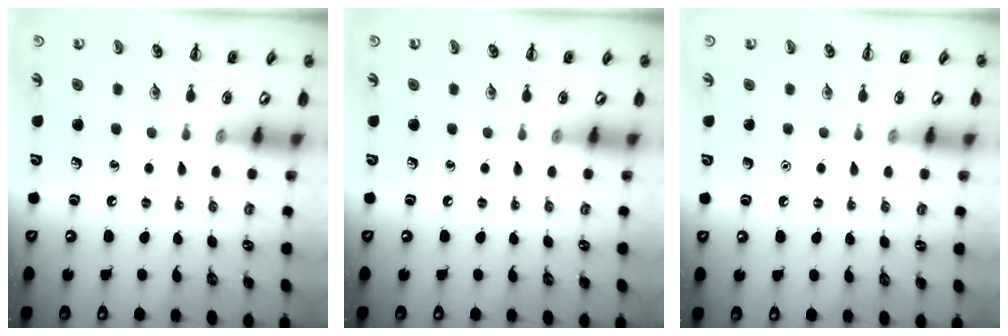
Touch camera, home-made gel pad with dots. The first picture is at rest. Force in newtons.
{"total": 0.0}
{"total": 1.5, "press": 1.5, "slide": 0.1}